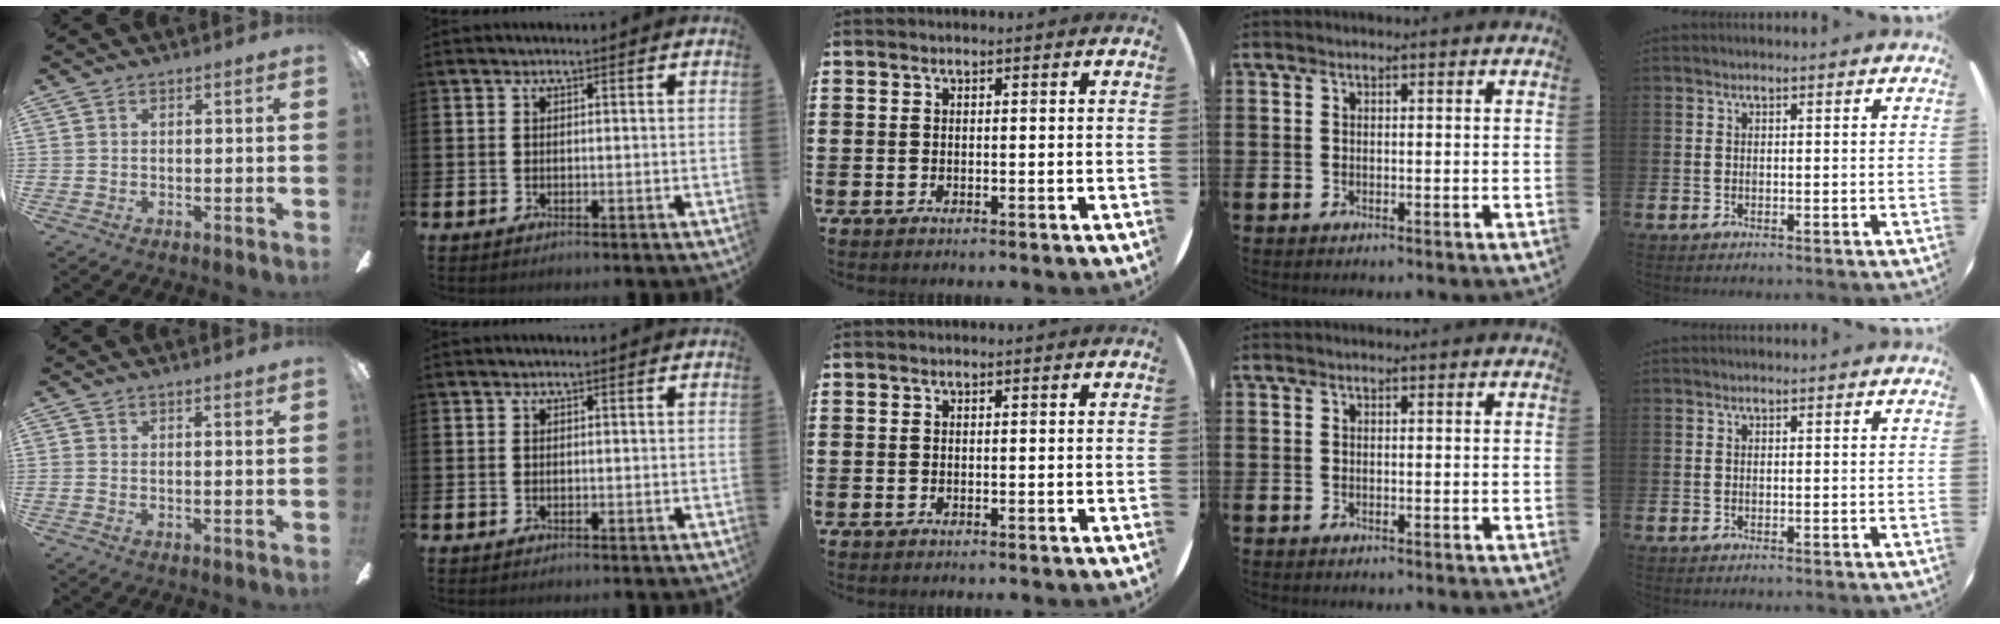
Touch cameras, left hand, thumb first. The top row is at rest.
{"thumb": {"total": 1.2, "force": [0.8, -0.2, 0.9], "torque": [-0.010, -0.007, 0.013]}}